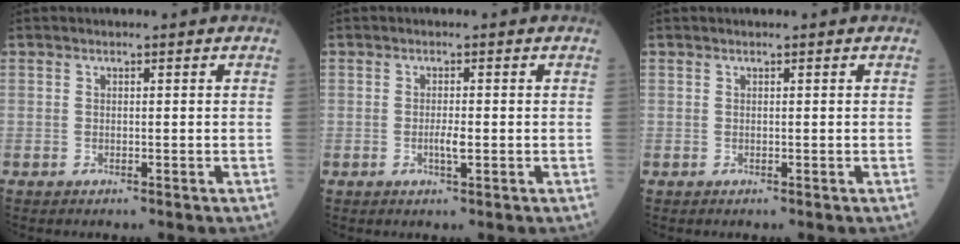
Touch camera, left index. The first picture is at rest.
{"total": 1.8, "force": [-0.4, 0.2, 1.8], "torque": [-0.037, -0.002, -0.006]}
{"total": 0.0}